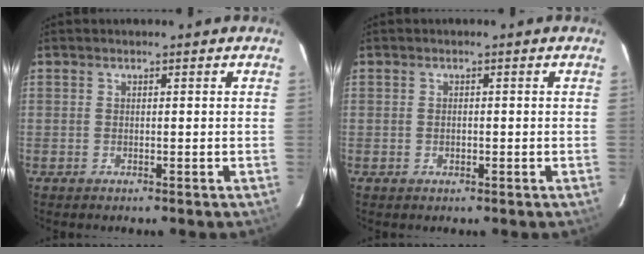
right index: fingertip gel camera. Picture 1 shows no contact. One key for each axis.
{"total": 0.7, "fx": -0.2, "fy": 0.6, "fz": 0.2, "tx": -0.002, "ty": 0.000, "tz": -0.002}